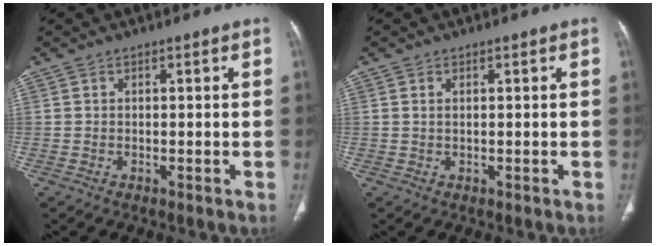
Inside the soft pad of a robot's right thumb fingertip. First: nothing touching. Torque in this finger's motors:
{"motor_torque": [-0.08, -0.53, 0.42, 0.06, -0.03]}